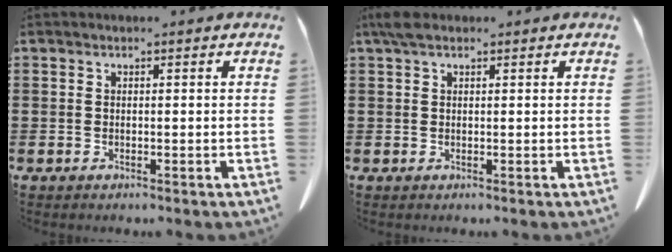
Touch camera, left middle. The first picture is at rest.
{"total": 2.0, "force": [1.2, 0.9, 1.4], "torque": [-0.032, 0.004, 0.022]}